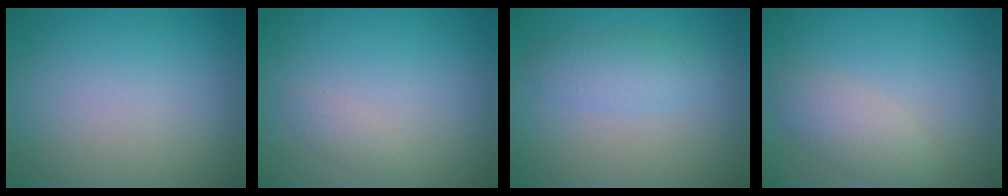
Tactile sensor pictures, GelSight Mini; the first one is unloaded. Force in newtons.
{"total": 0.9, "press": 0.9, "slide": 0.1}
{"total": 2.4, "press": 2.4, "slide": 0.0}
{"total": 2.6, "press": 2.6, "slide": 0.2}